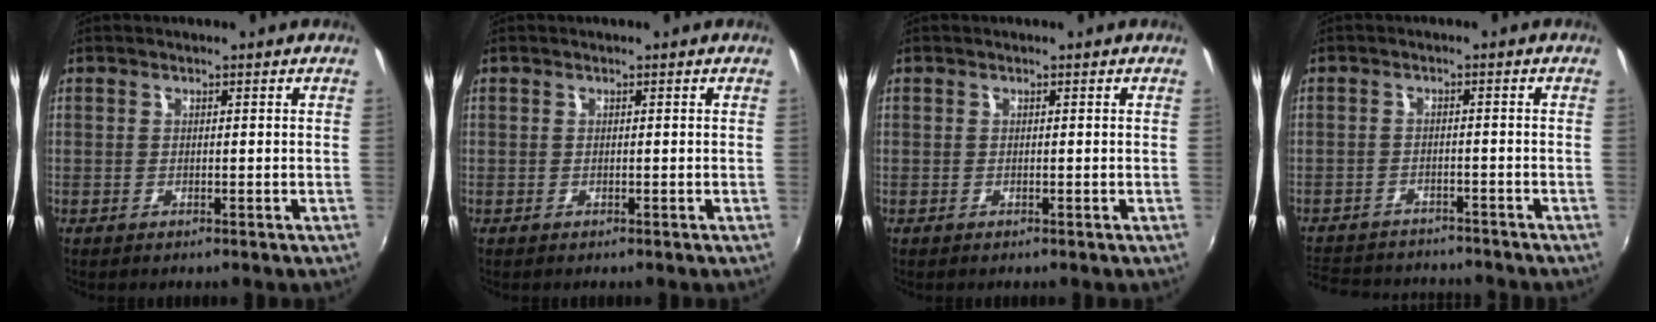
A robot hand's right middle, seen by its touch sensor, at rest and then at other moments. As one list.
[{"total": 0.0}, {"total": 0.0}, {"total": 13.4, "force": [-11.9, 4.2, 4.5], "torque": [-0.114, -0.001, -0.176]}]